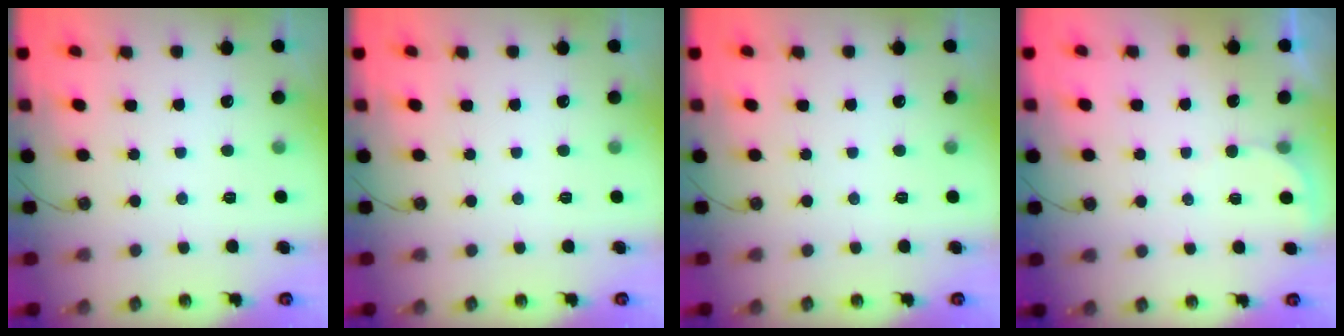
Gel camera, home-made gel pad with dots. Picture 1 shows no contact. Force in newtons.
{"total": 0.0}
{"total": 0.0}
{"total": 1.6, "press": 1.6, "slide": 0.0}